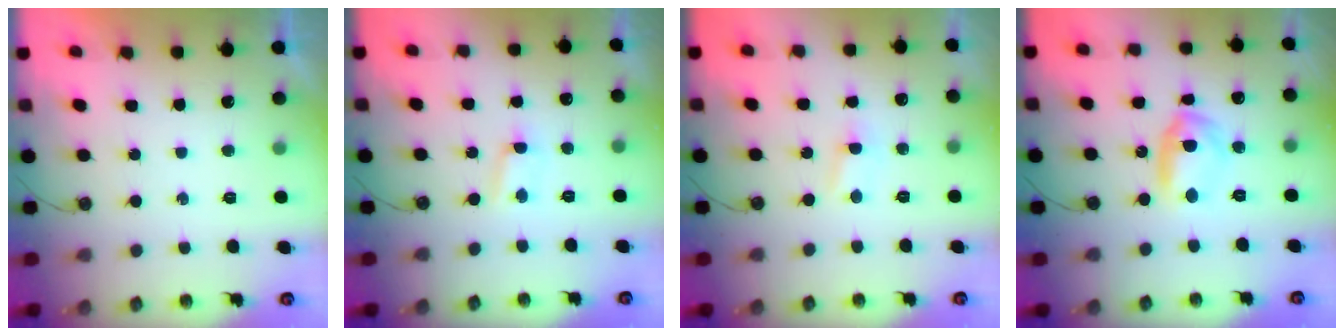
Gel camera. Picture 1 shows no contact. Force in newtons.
{"total": 1.6, "press": 1.5, "slide": 0.2}
{"total": 2.7, "press": 2.7, "slide": 0.4}
{"total": 8.1, "press": 8.1, "slide": 0.4}